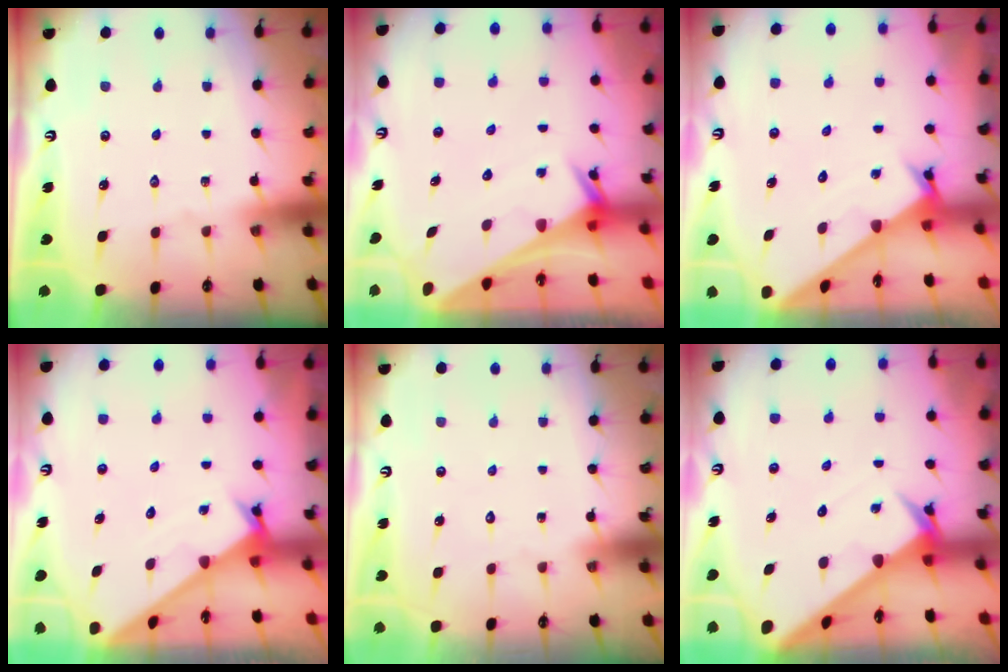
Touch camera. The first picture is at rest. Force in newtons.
{"total": 2.6, "press": 2.6, "slide": 0.1}
{"total": 1.8, "press": 1.8, "slide": 0.1}
{"total": 1.8, "press": 1.8, "slide": 0.1}
{"total": 1.6, "press": 1.6, "slide": 0.0}
{"total": 3.0, "press": 3.0, "slide": 0.1}